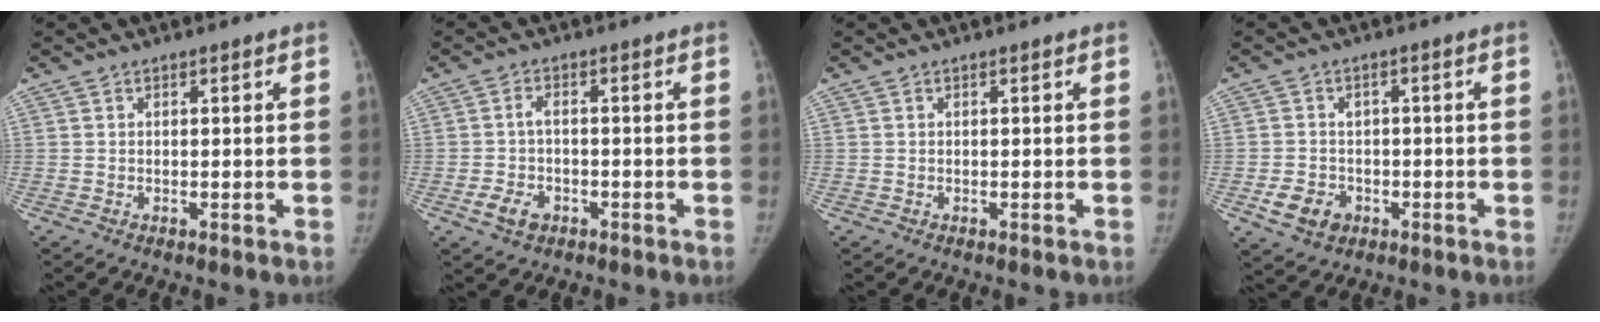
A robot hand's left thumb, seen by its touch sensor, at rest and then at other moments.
{"total": 4.9, "force": [-2.2, 3.3, 2.9], "torque": [-0.055, 0.014, -0.036]}
{"total": 0.0}
{"total": 6.3, "force": [-2.3, 5.3, 2.7], "torque": [-0.028, 0.010, -0.029]}